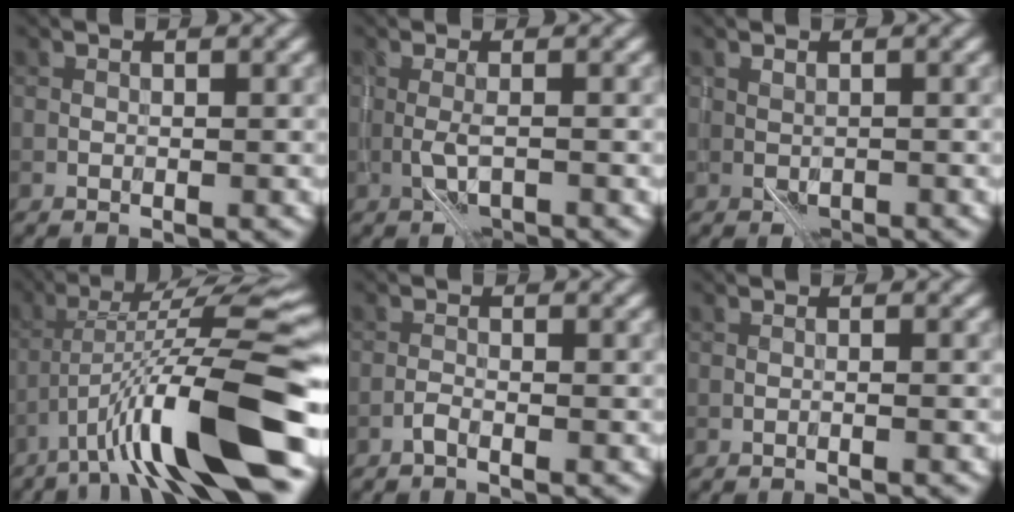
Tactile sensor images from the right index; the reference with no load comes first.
{"total": 2.0, "force": [-0.9, 0.4, 1.8], "torque": [-0.043, -0.004, -0.019]}
{"total": 1.1, "force": [-0.4, 0.7, 0.8], "torque": [-0.015, -0.004, -0.006]}
{"total": 11.8, "force": [-4.8, 2.0, 10.6], "torque": [-0.178, 0.018, -0.078]}
{"total": 0.9, "force": [-0.7, 0.1, 0.5], "torque": [-0.010, 0.003, -0.016]}
{"total": 0.5, "force": [-0.2, 0.1, 0.5], "torque": [-0.008, -0.002, -0.008]}